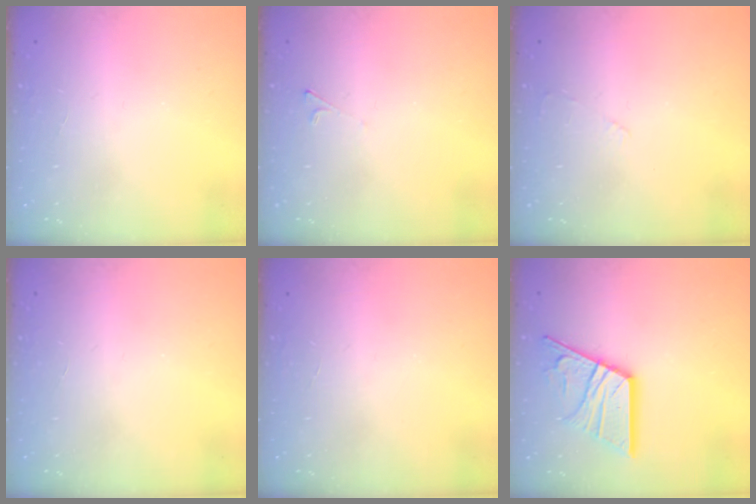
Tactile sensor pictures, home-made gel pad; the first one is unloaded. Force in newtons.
{"total": 1.9, "press": 1.9, "slide": 0.4}
{"total": 2.4, "press": 2.4, "slide": 0.4}
{"total": 0.0}
{"total": 0.0}
{"total": 17.1, "press": 17.0, "slide": 1.9}